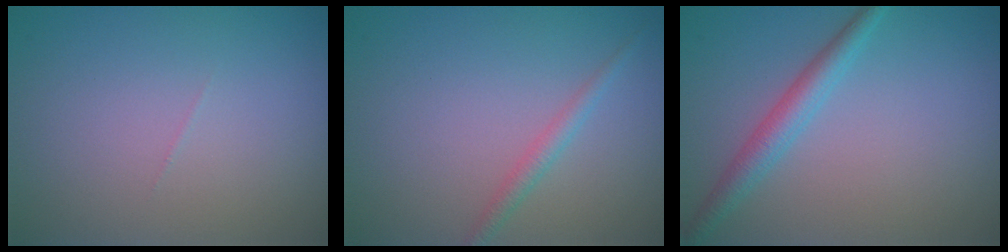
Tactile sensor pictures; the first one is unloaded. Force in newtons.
{"total": 1.4, "press": 1.4, "slide": 0.0}
{"total": 2.7, "press": 2.7, "slide": 0.0}